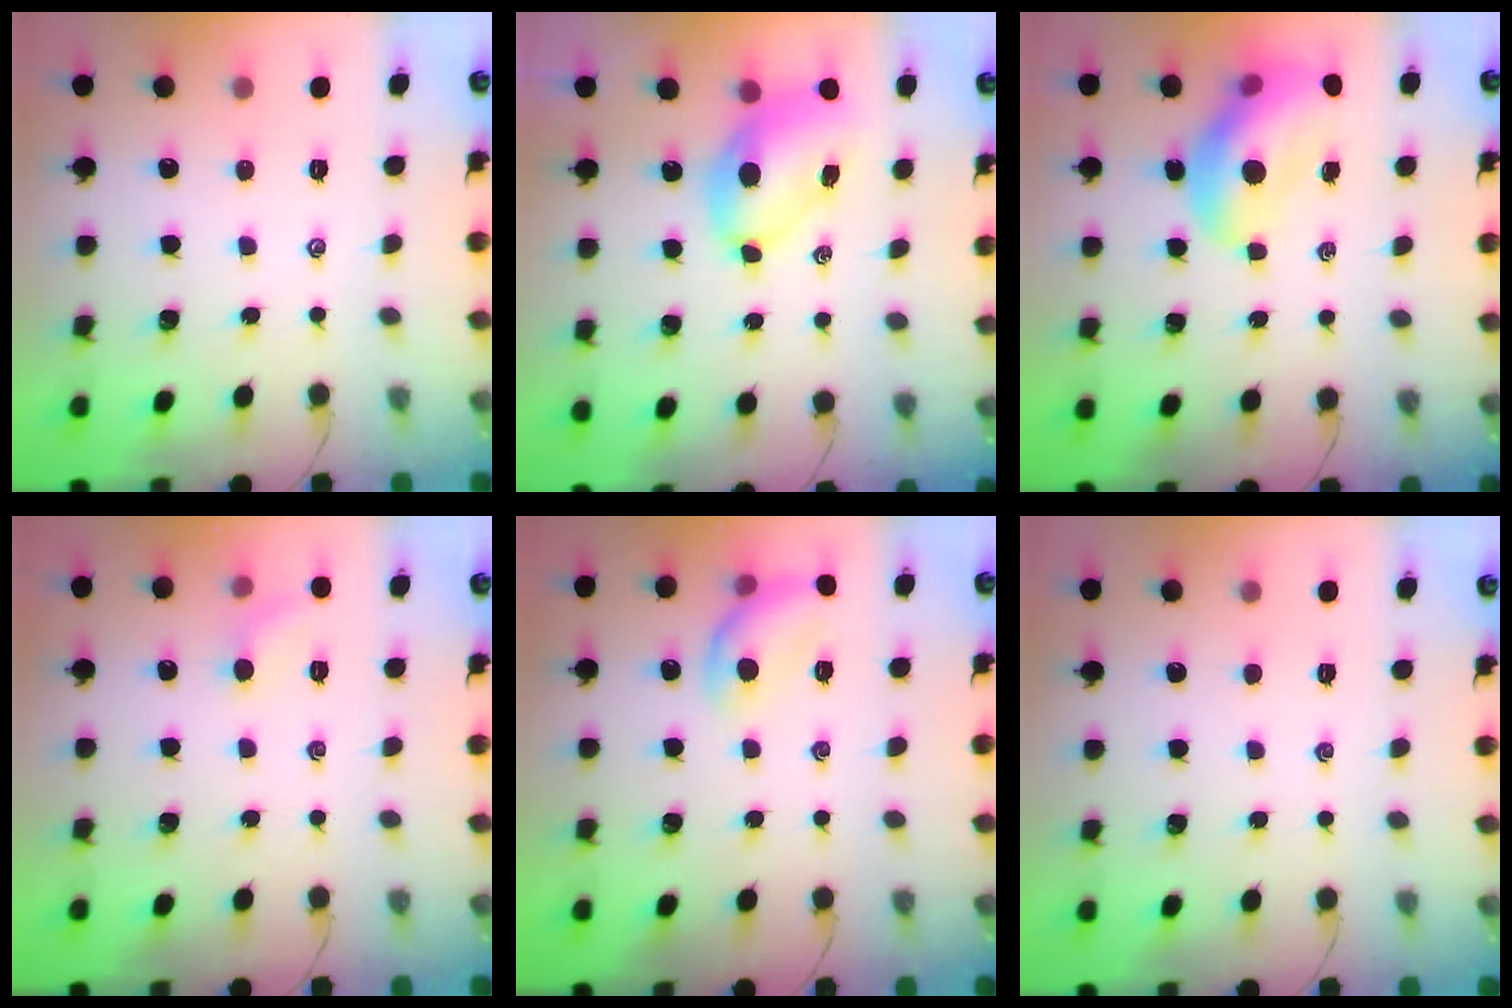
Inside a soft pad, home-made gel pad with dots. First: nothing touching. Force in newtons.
{"total": 7.8, "press": 7.8, "slide": 1.1}
{"total": 12.3, "press": 11.8, "slide": 3.3}
{"total": 5.0, "press": 4.7, "slide": 1.5}
{"total": 11.2, "press": 11.1, "slide": 0.4}
{"total": 0.0}